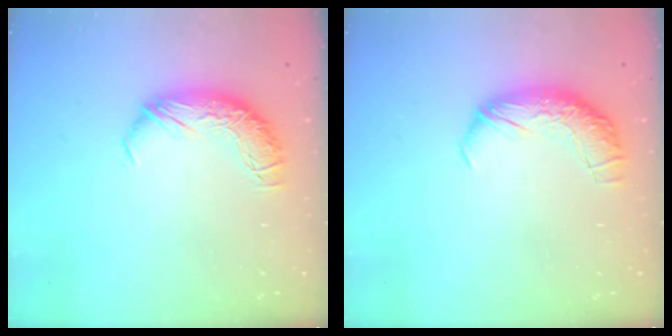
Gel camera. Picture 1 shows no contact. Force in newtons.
{"total": 2.3, "press": 0.9, "slide": 2.1}